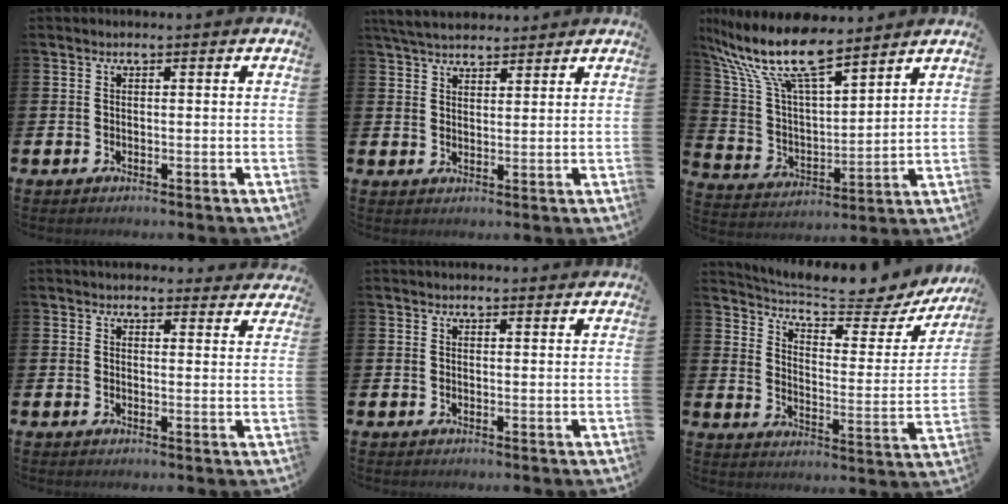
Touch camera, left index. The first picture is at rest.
{"total": 4.5, "force": [4.2, 1.2, 0.9], "torque": [-0.038, -0.013, 0.079]}
{"total": 12.0, "force": [9.9, 2.5, 6.3], "torque": [-0.164, -0.049, 0.173]}
{"total": 3.3, "force": [3.2, 0.8, 0.1], "torque": [0.001, -0.018, 0.058]}
{"total": 1.5, "force": [1.5, 0.3, 0.1], "torque": [0.005, -0.006, 0.026]}
{"total": 6.9, "force": [6.3, 1.2, 2.5], "torque": [-0.070, -0.053, 0.101]}